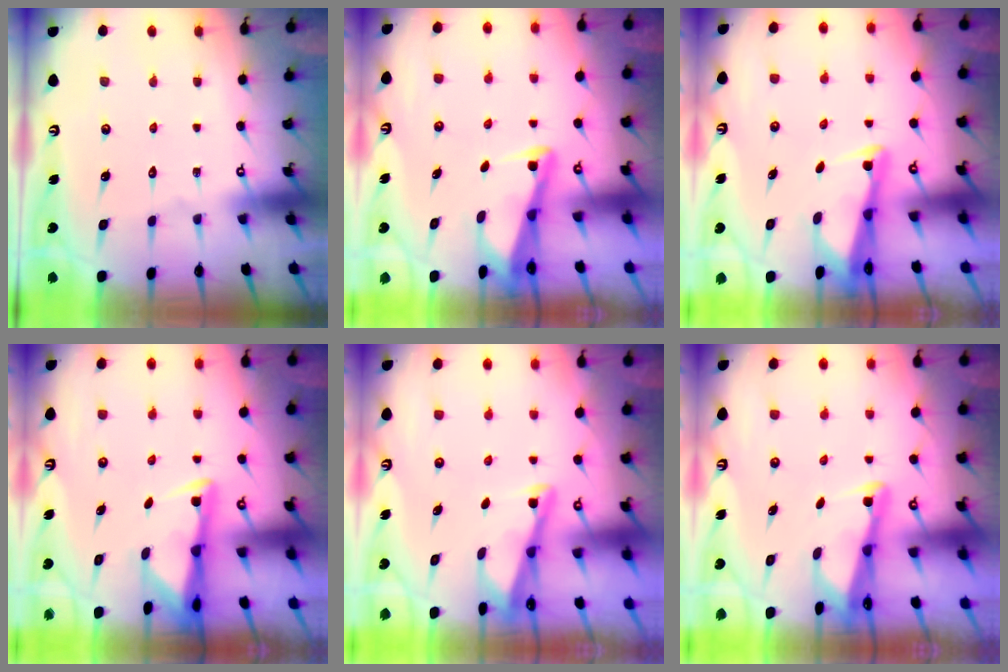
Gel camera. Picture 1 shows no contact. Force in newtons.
{"total": 3.0, "press": 3.0, "slide": 0.3}
{"total": 2.4, "press": 2.4, "slide": 0.5}
{"total": 3.2, "press": 3.1, "slide": 0.5}
{"total": 2.8, "press": 2.8, "slide": 0.3}
{"total": 2.6, "press": 2.6, "slide": 0.2}